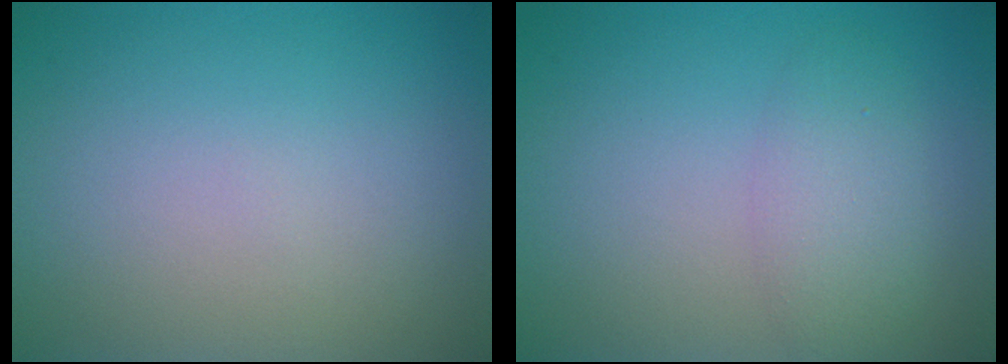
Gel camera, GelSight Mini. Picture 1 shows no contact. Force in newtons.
{"total": 2.8, "press": 2.8, "slide": 0.1}